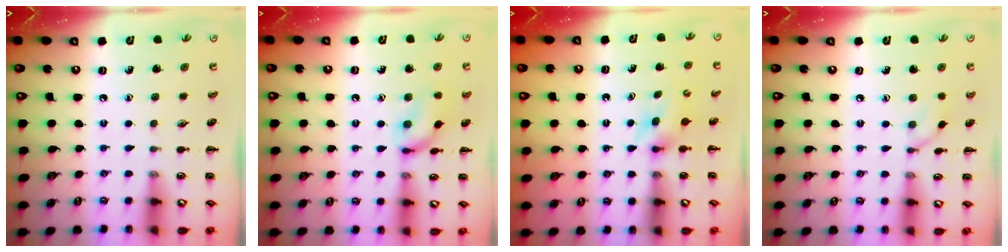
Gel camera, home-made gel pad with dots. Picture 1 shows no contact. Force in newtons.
{"total": 11.4, "press": 11.3, "slide": 0.9}
{"total": 4.9, "press": 4.7, "slide": 1.3}
{"total": 5.2, "press": 5.1, "slide": 1.2}